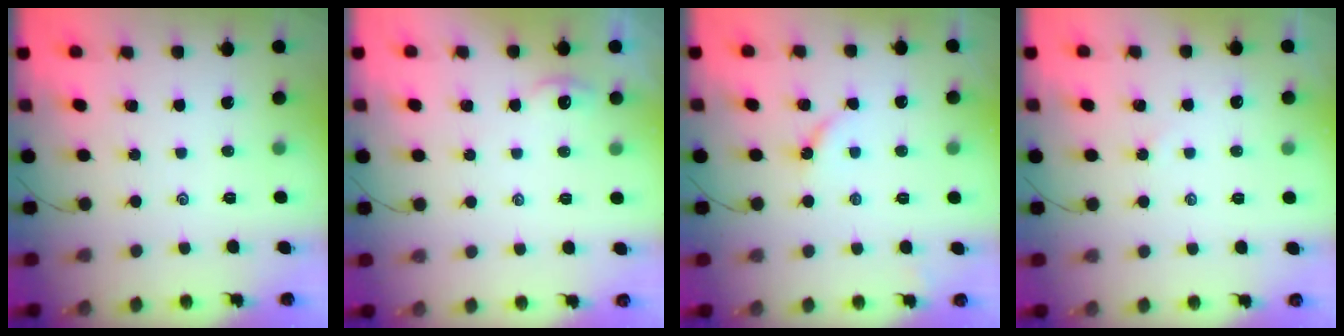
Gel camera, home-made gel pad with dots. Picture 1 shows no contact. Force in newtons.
{"total": 2.4, "press": 2.3, "slide": 0.4}
{"total": 3.5, "press": 3.5, "slide": 0.4}
{"total": 2.8, "press": 2.8, "slide": 0.5}